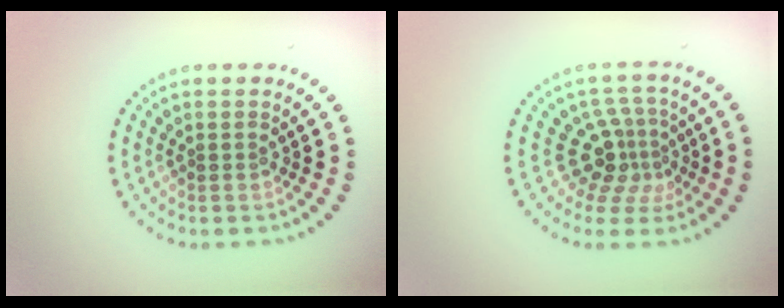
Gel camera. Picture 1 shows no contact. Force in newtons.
{"total": 3.8, "press": 2.5, "slide": 2.8}